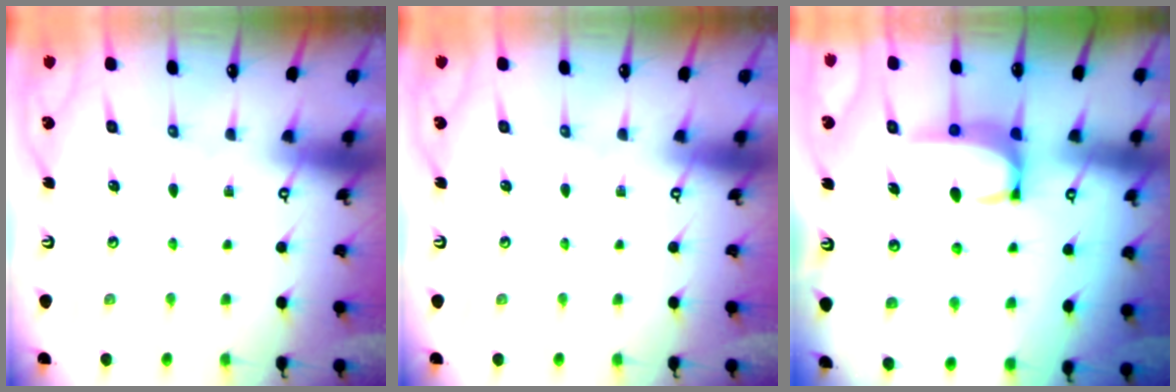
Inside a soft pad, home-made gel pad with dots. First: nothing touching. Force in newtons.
{"total": 0.0}
{"total": 2.9, "press": 2.9, "slide": 0.3}